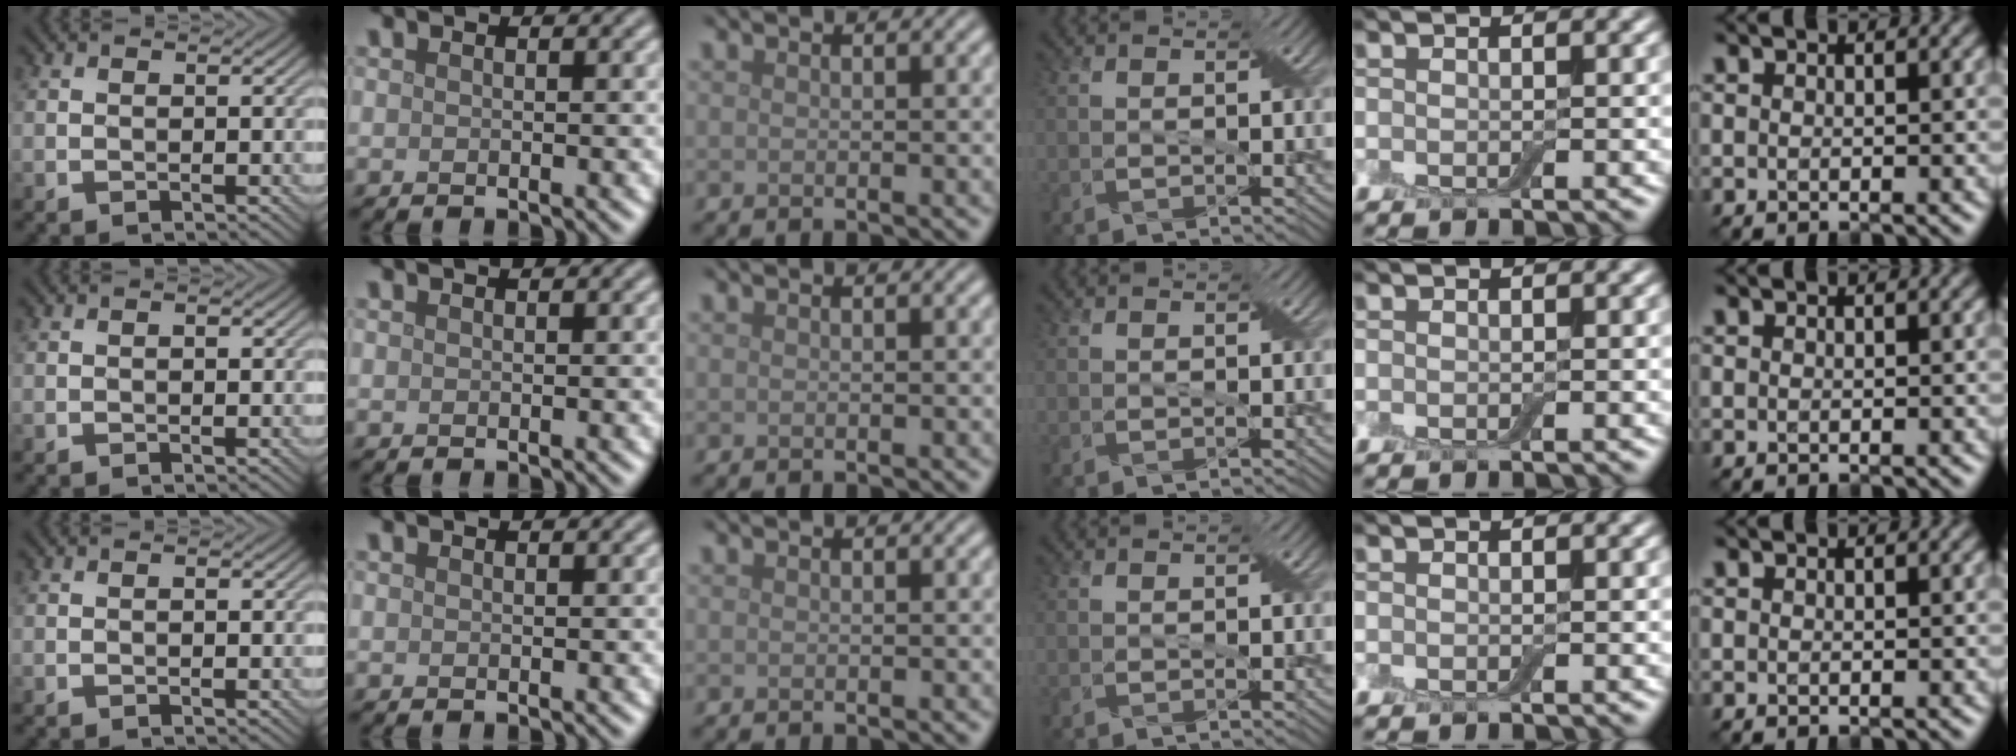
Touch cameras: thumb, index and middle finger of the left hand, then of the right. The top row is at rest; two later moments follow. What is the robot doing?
{"motion": "fold", "object": "bandage"}